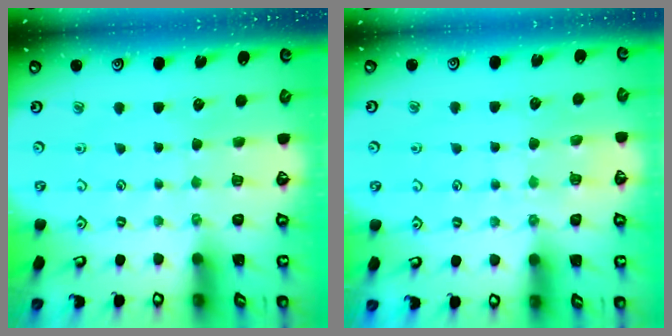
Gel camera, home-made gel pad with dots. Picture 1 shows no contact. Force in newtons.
{"total": 7.9, "press": 7.9, "slide": 0.8}